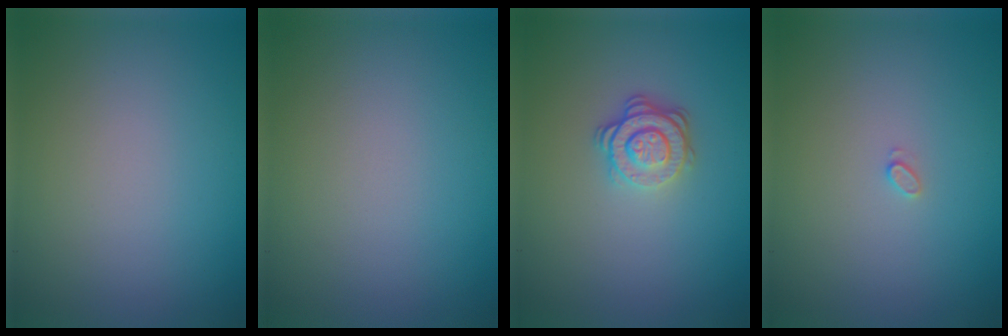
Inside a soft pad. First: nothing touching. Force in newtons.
{"total": 0.0}
{"total": 3.0, "press": 2.6, "slide": 1.5}
{"total": 0.6, "press": 0.6, "slide": 0.1}